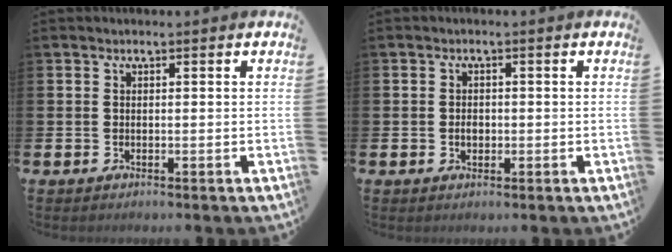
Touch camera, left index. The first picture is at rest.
{"total": 1.6, "force": [-0.2, 1.1, 1.1], "torque": [-0.012, 0.003, -0.008]}